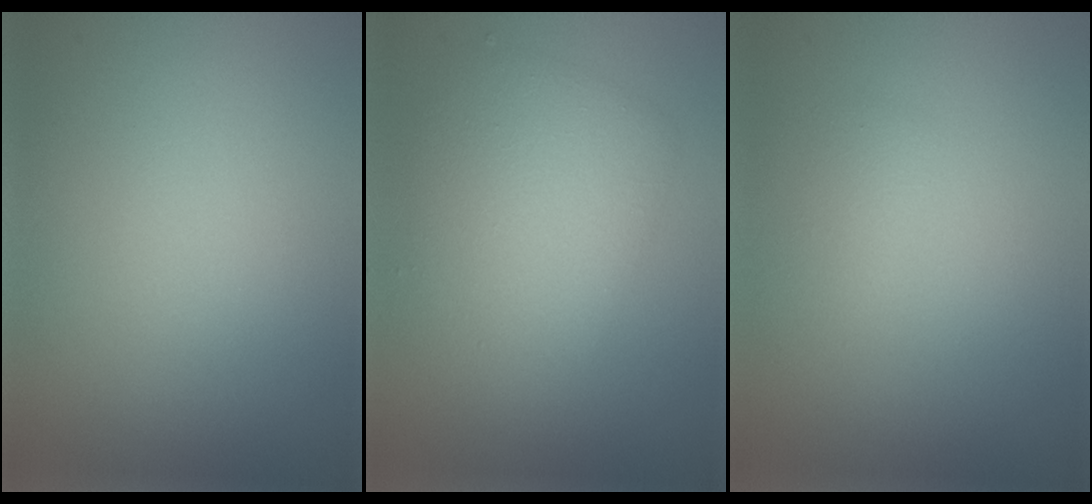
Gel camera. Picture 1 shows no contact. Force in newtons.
{"total": 4.9, "press": 4.9, "slide": 0.2}
{"total": 0.9, "press": 0.9, "slide": 0.1}